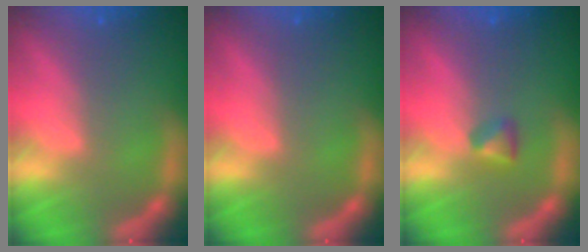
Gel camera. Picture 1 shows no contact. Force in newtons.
{"total": 0.0}
{"total": 1.4}